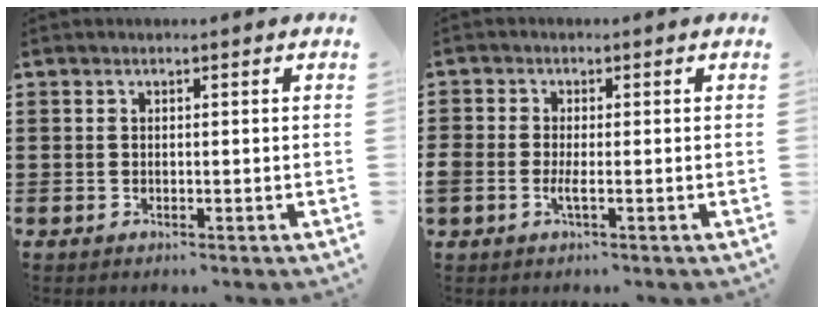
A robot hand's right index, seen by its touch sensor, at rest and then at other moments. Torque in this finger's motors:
{"motor_torque": [0.85, 0.74, 0.60, 0.19]}